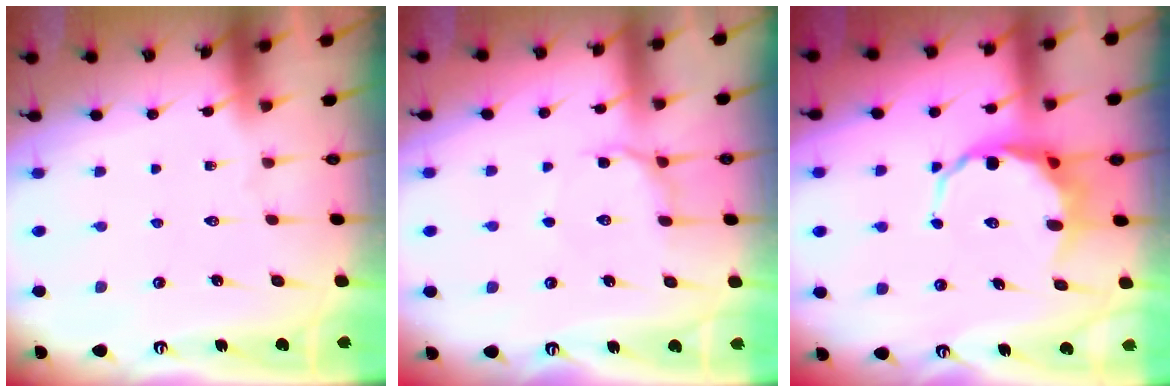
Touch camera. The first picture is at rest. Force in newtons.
{"total": 7.0, "press": 6.9, "slide": 1.1}
{"total": 8.6, "press": 8.4, "slide": 2.1}